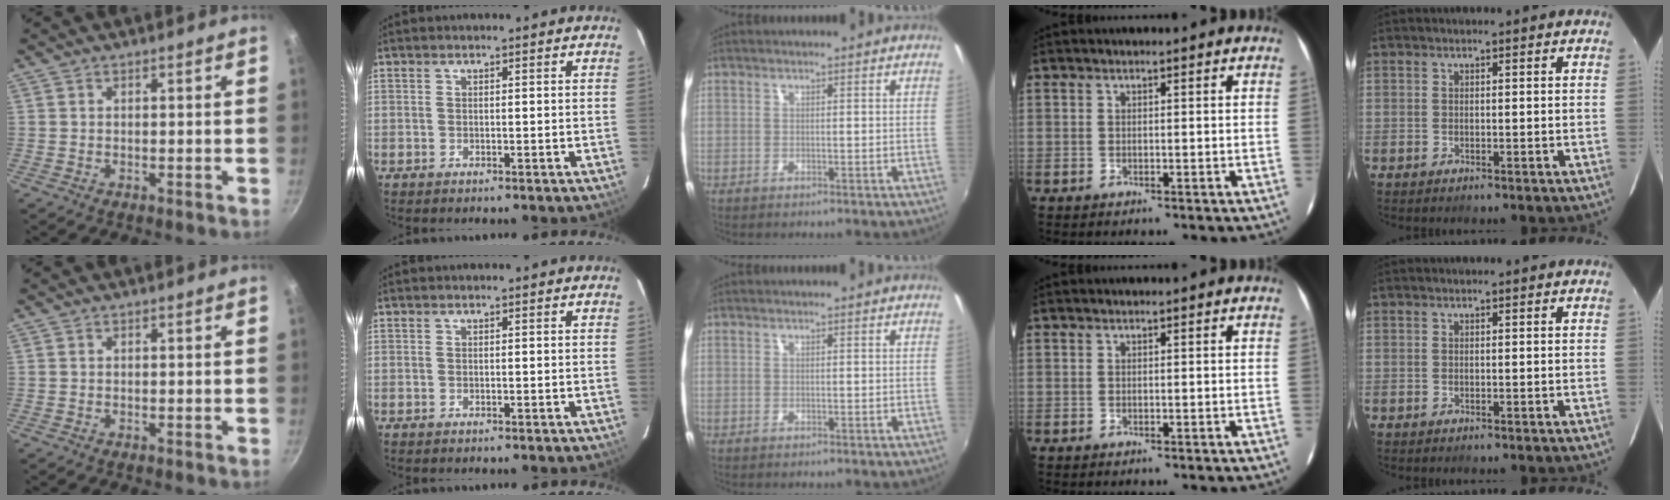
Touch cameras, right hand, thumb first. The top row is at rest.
{}